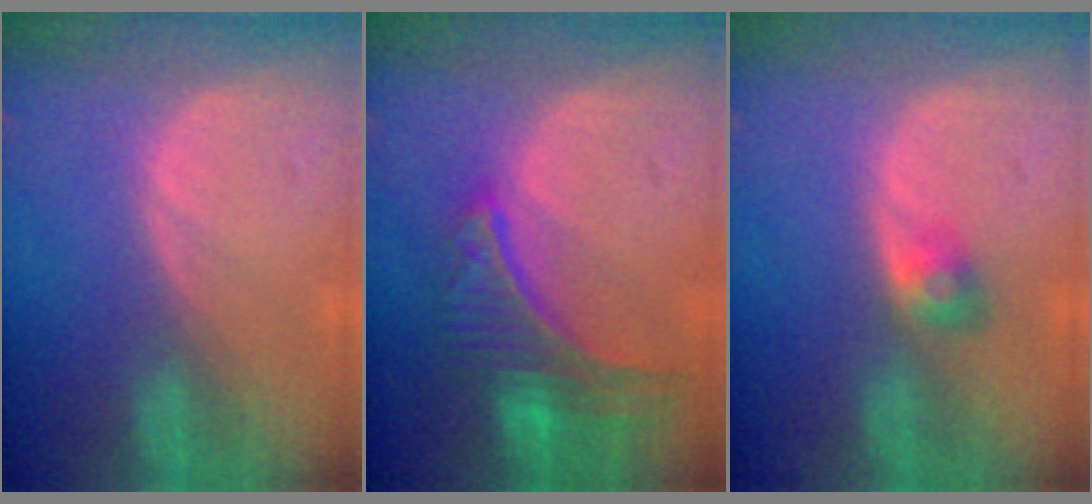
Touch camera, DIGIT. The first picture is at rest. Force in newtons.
{"total": 9.0, "press": 7.9, "slide": 4.3}
{"total": 2.9, "press": 2.5, "slide": 1.4}